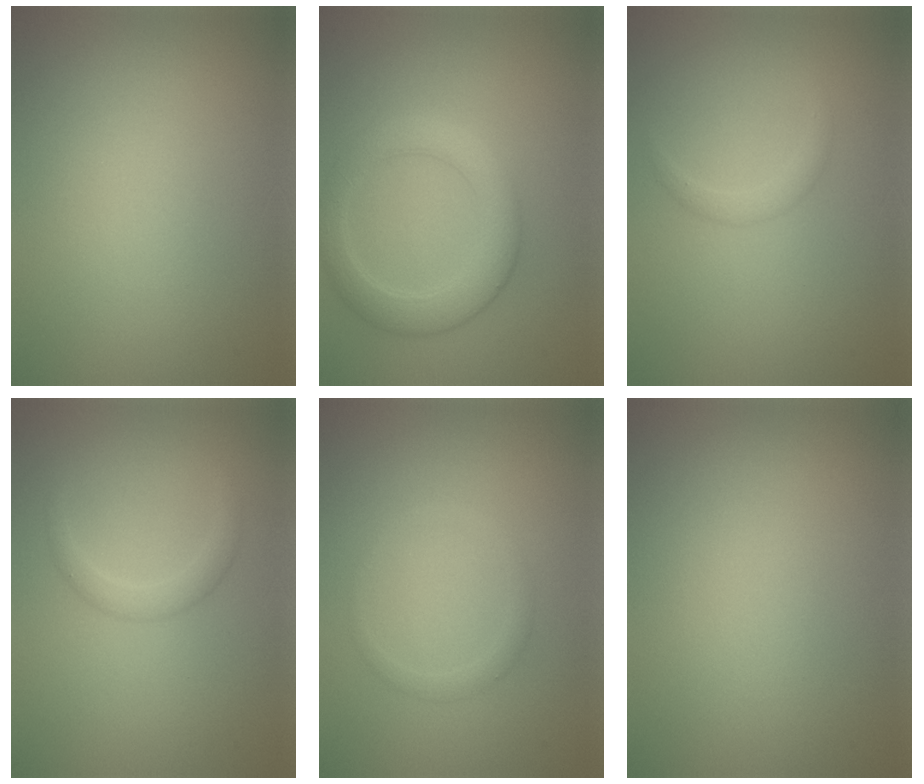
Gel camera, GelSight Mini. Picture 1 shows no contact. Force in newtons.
{"total": 4.0, "press": 4.0, "slide": 0.2}
{"total": 1.2, "press": 1.2, "slide": 0.0}
{"total": 1.5, "press": 1.5, "slide": 0.1}
{"total": 1.1, "press": 1.1, "slide": 0.1}
{"total": 0.0}